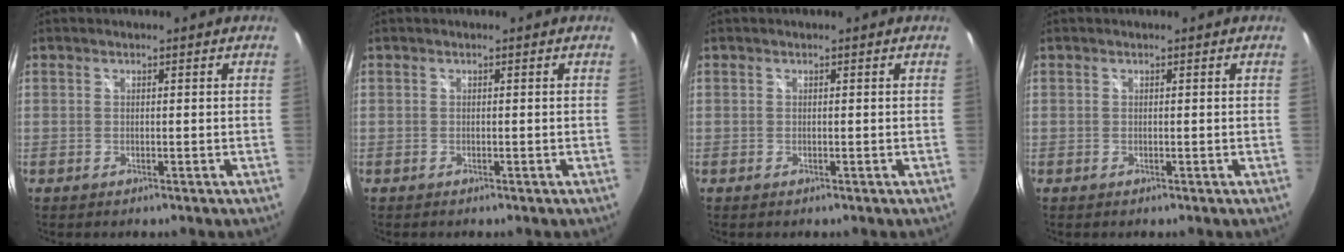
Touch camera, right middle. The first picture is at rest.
{"total": 0.0}
{"total": 0.0}
{"total": 0.0}